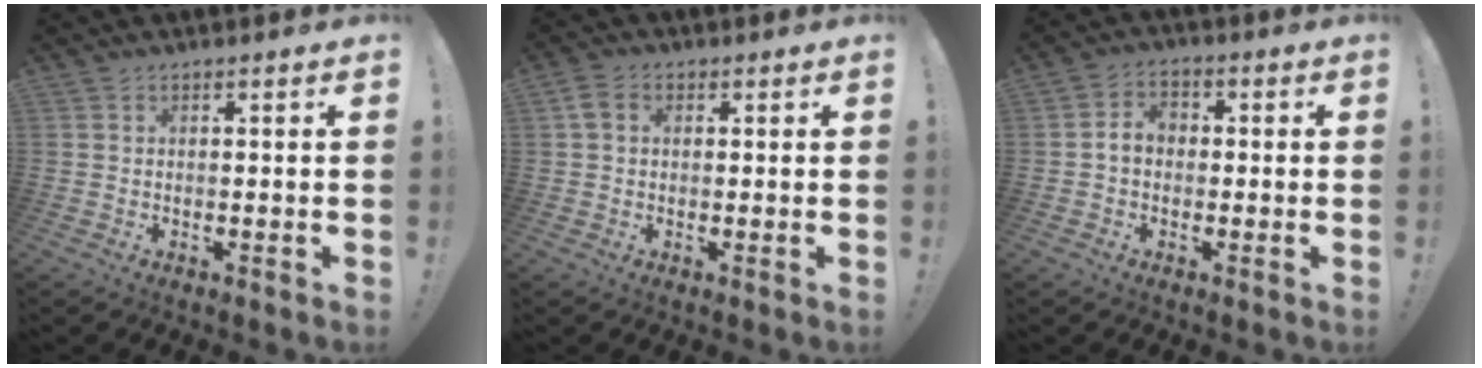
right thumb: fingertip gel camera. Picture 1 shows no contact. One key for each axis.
{"total": 4.0, "fx": 1.0, "fy": 2.9, "fz": 2.5, "tx": -0.043, "ty": 0.007, "tz": 0.021}
{"total": 4.9, "fx": -0.4, "fy": 3.8, "fz": 3.2, "tx": -0.052, "ty": 0.010, "tz": -0.006}